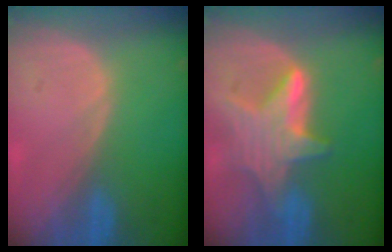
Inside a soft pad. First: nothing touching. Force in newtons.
{"total": 7.1, "press": 7.1, "slide": 0.3}